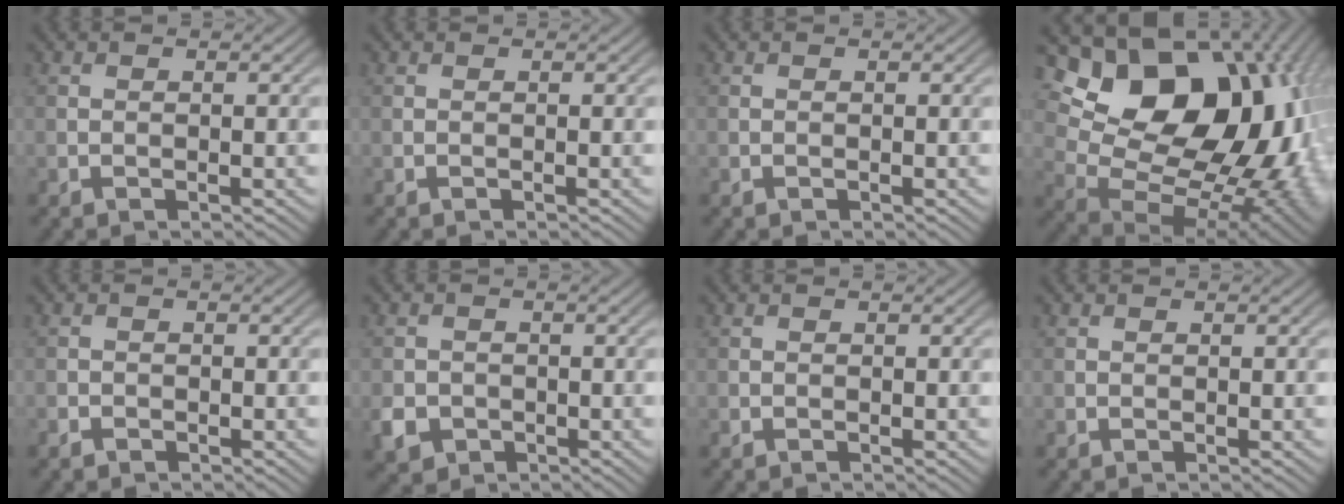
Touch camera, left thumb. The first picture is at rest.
{"total": 0.0}
{"total": 0.0}
{"total": 22.7, "force": [6.1, 15.9, 15.1], "torque": [-0.271, 0.010, 0.144]}
{"total": 1.3, "force": [-0.9, 1.0, 0.3], "torque": [-0.005, -0.002, -0.020]}
{"total": 3.7, "force": [-1.4, 3.1, 1.5], "torque": [-0.036, -0.010, -0.032]}
{"total": 0.5, "force": [-0.2, 0.5, 0.1], "torque": [0.001, -0.005, -0.004]}
{"total": 0.0}